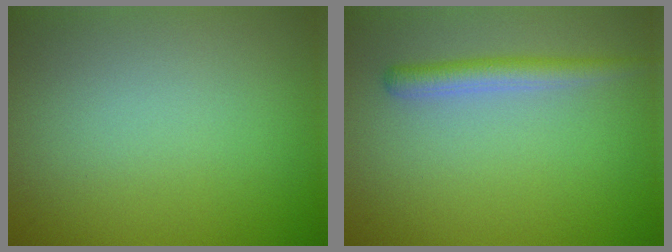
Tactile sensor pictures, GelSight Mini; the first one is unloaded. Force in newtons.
{"total": 2.3, "press": 2.3, "slide": 0.2}